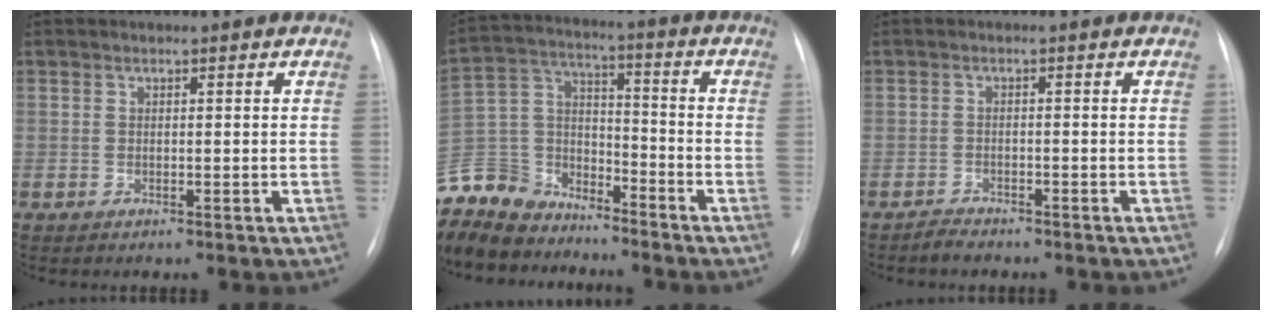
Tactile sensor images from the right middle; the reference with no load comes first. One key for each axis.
{"total": 13.3, "fx": -12.2, "fy": 5.1, "fz": 1.3, "tx": -0.036, "ty": 0.033, "tz": -0.236}
{"total": 1.7, "fx": -1.6, "fy": 0.5, "fz": 0.2, "tx": -0.009, "ty": -0.003, "tz": -0.027}